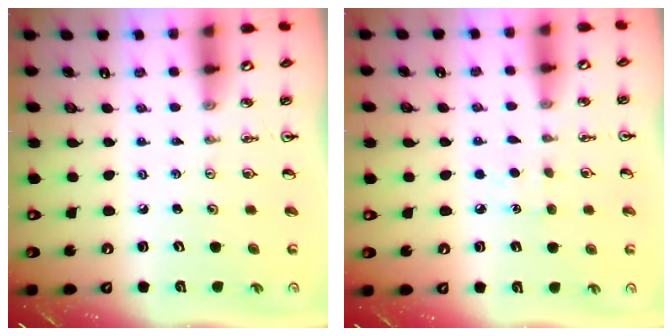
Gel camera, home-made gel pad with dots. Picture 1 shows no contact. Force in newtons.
{"total": 4.9, "press": 4.9, "slide": 0.6}